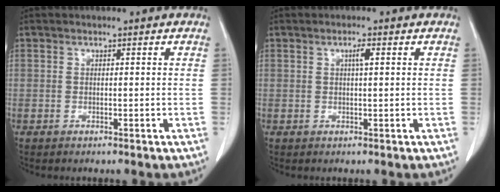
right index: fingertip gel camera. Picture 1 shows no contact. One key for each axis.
{"total": 1.5, "fx": 0.5, "fy": 0.1, "fz": 1.4, "tx": -0.027, "ty": 0.002, "tz": 0.007}